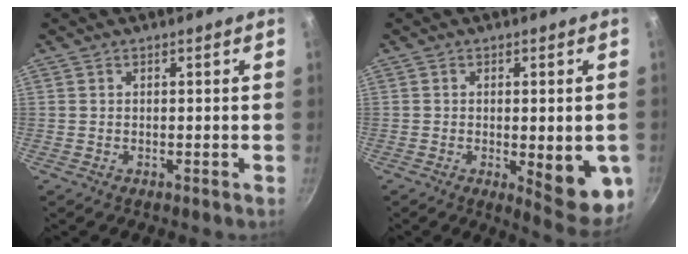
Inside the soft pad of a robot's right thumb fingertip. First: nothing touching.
{"total": 12.3, "force": [-2.5, 4.0, 11.3], "torque": [-0.118, -0.005, -0.022]}